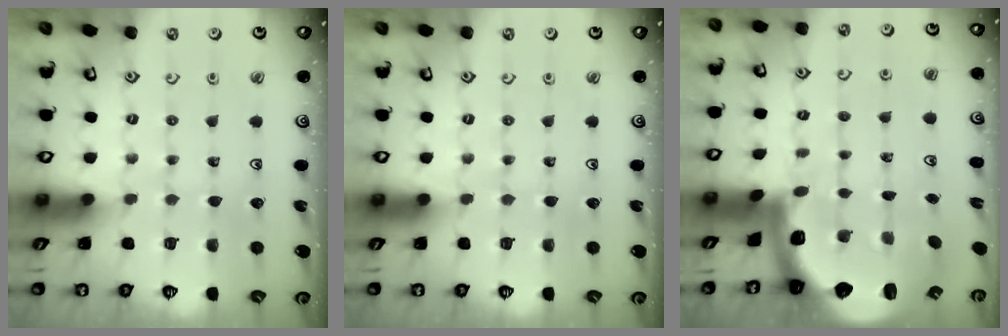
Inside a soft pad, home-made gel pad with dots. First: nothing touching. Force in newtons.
{"total": 0.0}
{"total": 3.2, "press": 3.0, "slide": 1.0}